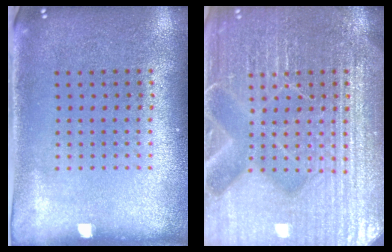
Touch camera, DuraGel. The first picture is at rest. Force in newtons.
{"total": 7.6, "press": 7.5, "slide": 1.0}